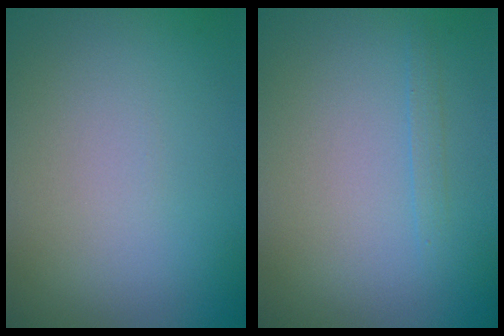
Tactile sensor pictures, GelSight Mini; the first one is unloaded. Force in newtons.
{"total": 0.9, "press": 0.9, "slide": 0.1}